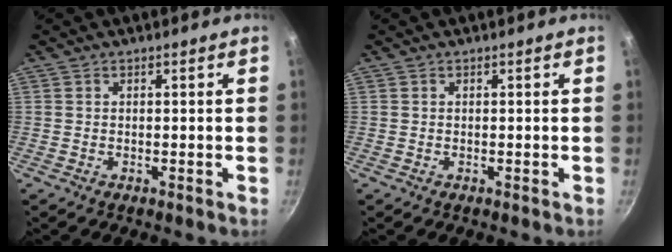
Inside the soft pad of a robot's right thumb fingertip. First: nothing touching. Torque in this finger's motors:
{"motor_torque": [-0.04, 0.01, 0.00, 0.00, 0.00]}